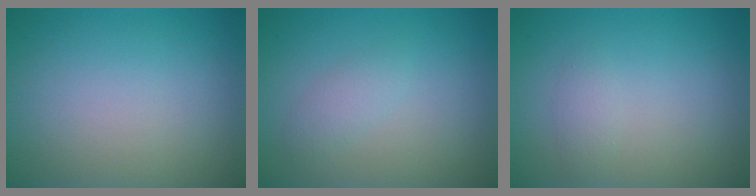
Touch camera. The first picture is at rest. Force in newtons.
{"total": 1.4, "press": 1.4, "slide": 0.1}
{"total": 1.0, "press": 1.0, "slide": 0.1}